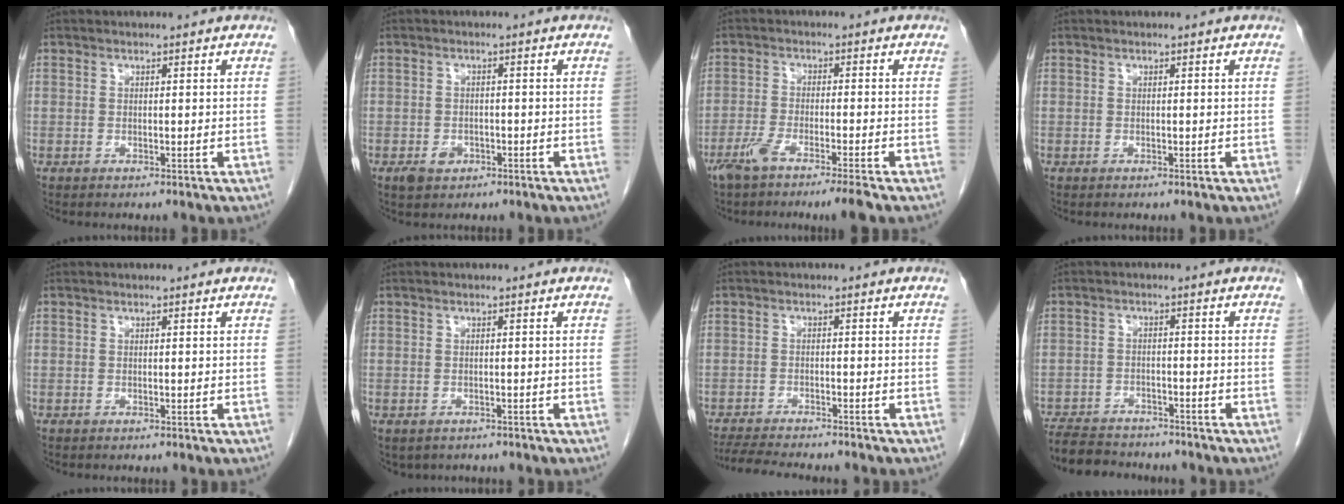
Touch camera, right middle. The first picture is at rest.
{"total": 2.6, "force": [-1.4, 1.9, 1.2], "torque": [-0.021, 0.002, -0.014]}
{"total": 6.5, "force": [-4.7, -0.2, 4.5], "torque": [-0.077, -0.009, -0.084]}
{"total": 0.0}
{"total": 0.0}
{"total": 3.0, "force": [-2.3, 1.9, 0.8], "torque": [-0.009, 0.000, -0.026]}
{"total": 9.0, "force": [-8.1, 0.5, 3.7], "torque": [-0.058, -0.016, -0.127]}
{"total": 9.2, "force": [-8.5, 2.6, 2.5], "torque": [-0.042, 0.000, -0.129]}